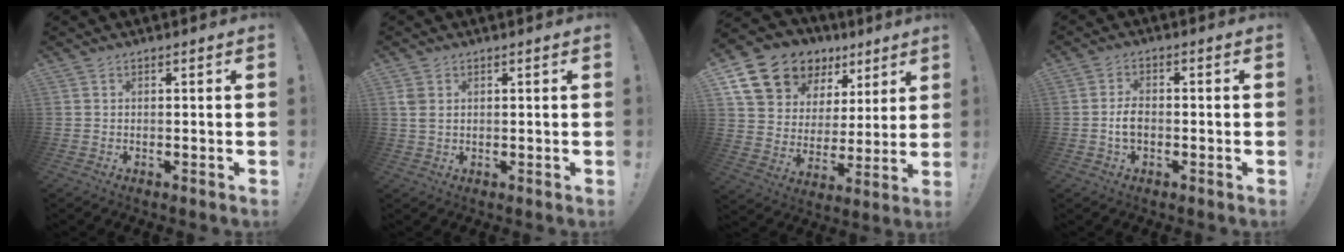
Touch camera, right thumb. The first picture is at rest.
{"total": 3.2, "force": [1.0, 2.1, 2.2], "torque": [-0.041, 0.005, 0.020]}
{"total": 16.4, "force": [10.6, 11.1, 5.7], "torque": [-0.106, -0.058, 0.215]}
{"total": 4.2, "force": [-1.1, 2.5, 3.2], "torque": [-0.052, 0.004, -0.021]}